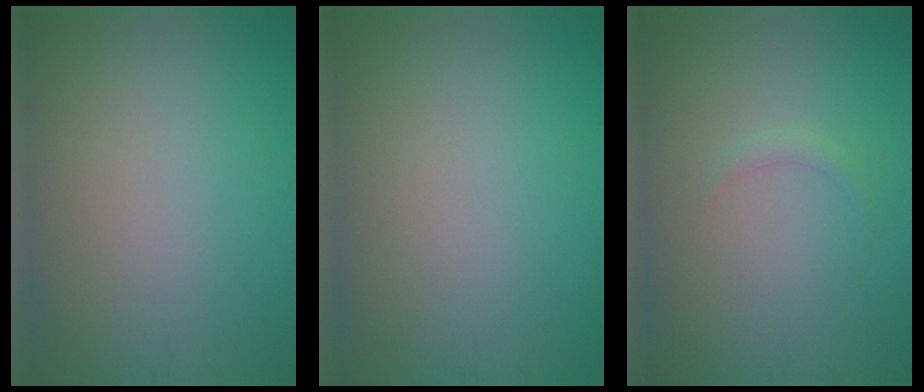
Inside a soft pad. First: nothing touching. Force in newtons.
{"total": 0.0}
{"total": 0.8, "press": 0.8, "slide": 0.0}